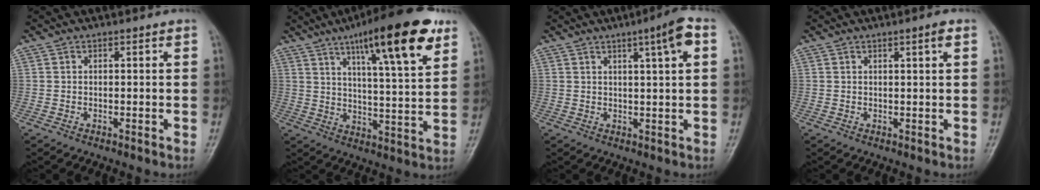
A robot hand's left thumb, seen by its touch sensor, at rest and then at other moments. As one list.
[{"total": 18.9, "force": [10.5, 3.9, 15.2], "torque": [-0.210, -0.036, 0.159]}, {"total": 6.2, "force": [2.5, 0.3, 5.7], "torque": [-0.088, 0.001, 0.038]}, {"total": 1.9, "force": [0.9, -0.1, 1.6], "torque": [-0.027, -0.004, 0.016]}]